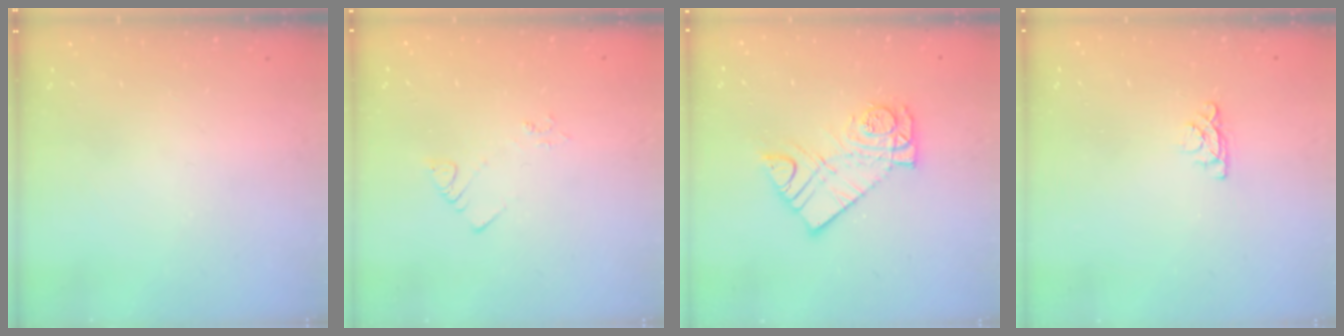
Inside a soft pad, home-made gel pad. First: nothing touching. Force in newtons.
{"total": 2.4, "press": 2.4, "slide": 0.4}
{"total": 11.7, "press": 11.7, "slide": 1.0}
{"total": 4.0, "press": 4.0, "slide": 0.5}